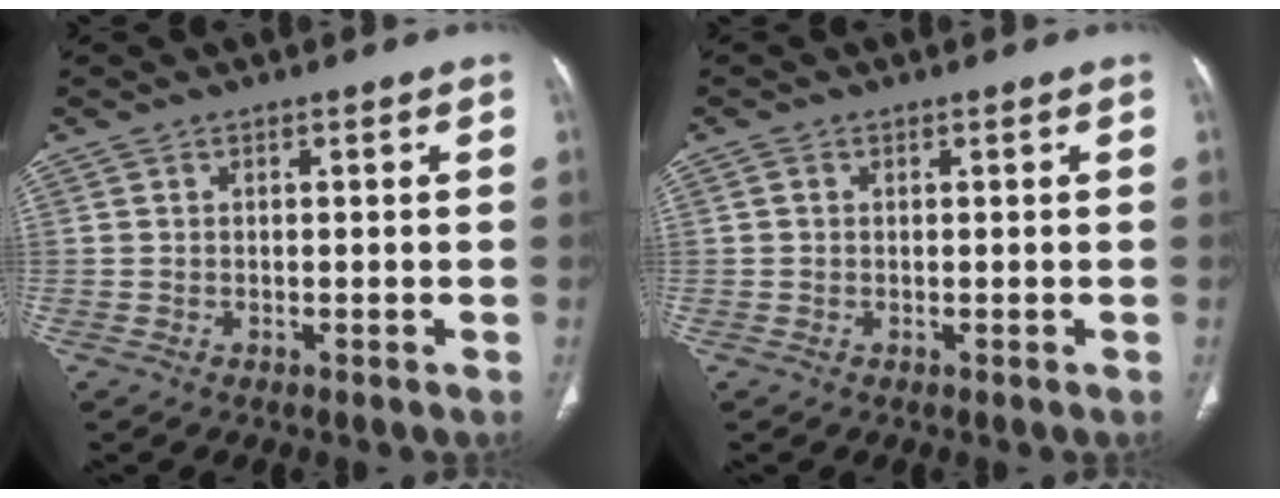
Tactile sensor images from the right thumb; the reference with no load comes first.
{"total": 0.7, "force": [0.1, 0.6, 0.3], "torque": [-0.005, 0.003, 0.002]}